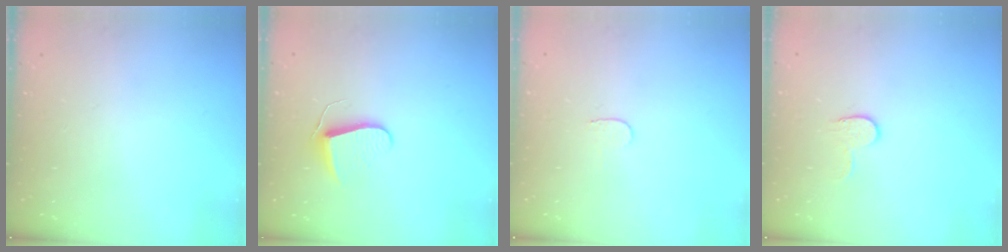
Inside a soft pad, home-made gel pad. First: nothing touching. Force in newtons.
{"total": 7.0, "press": 7.0, "slide": 0.6}
{"total": 3.2, "press": 3.2, "slide": 0.3}
{"total": 5.4, "press": 5.4, "slide": 0.5}